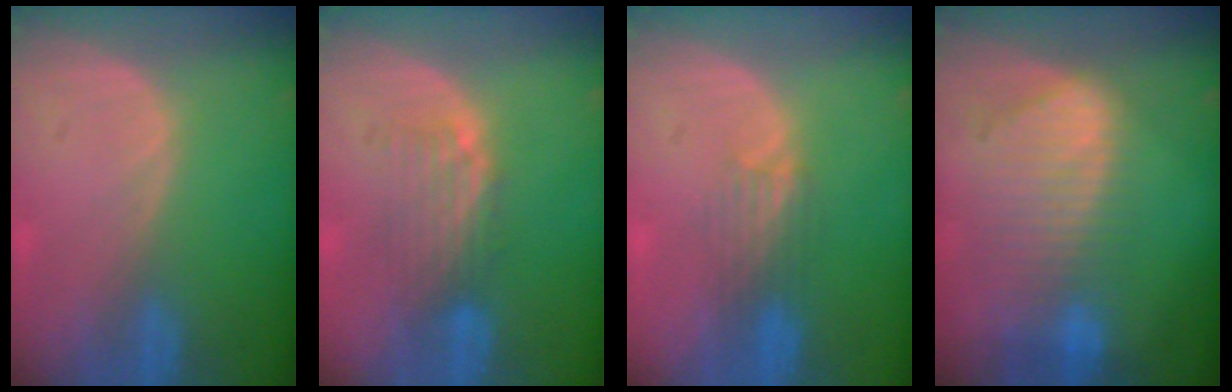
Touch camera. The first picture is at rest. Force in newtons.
{"total": 5.0, "press": 4.2, "slide": 2.7}
{"total": 3.3, "press": 3.1, "slide": 1.1}
{"total": 9.2, "press": 8.1, "slide": 4.3}